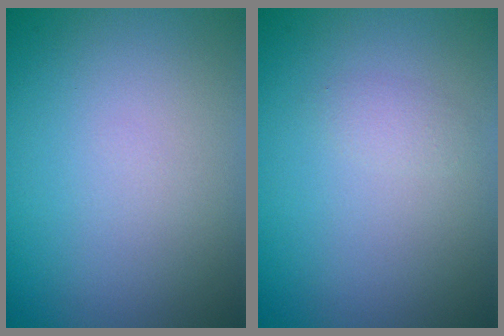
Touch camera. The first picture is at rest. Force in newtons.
{"total": 0.8, "press": 0.8, "slide": 0.0}